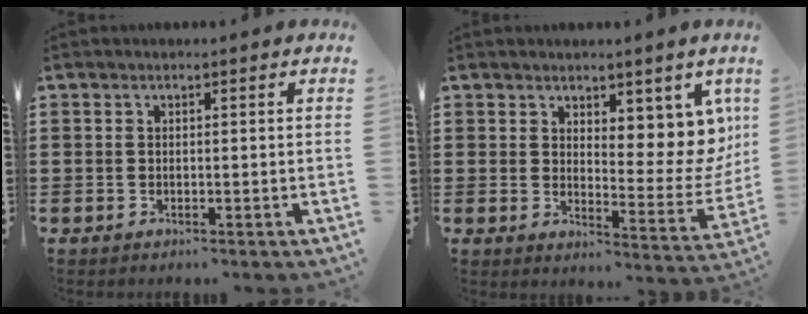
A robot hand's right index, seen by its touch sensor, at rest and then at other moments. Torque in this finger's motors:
{"motor_torque": [0.31, 0.39, 0.33, 0.06]}